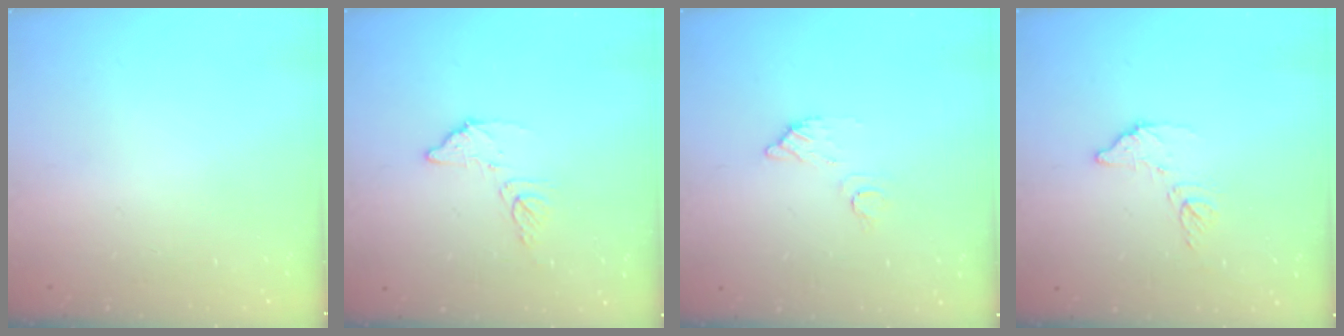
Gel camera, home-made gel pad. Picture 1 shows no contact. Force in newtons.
{"total": 8.9, "press": 8.9, "slide": 0.5}
{"total": 5.0, "press": 5.0, "slide": 0.3}
{"total": 7.5, "press": 7.5, "slide": 0.4}